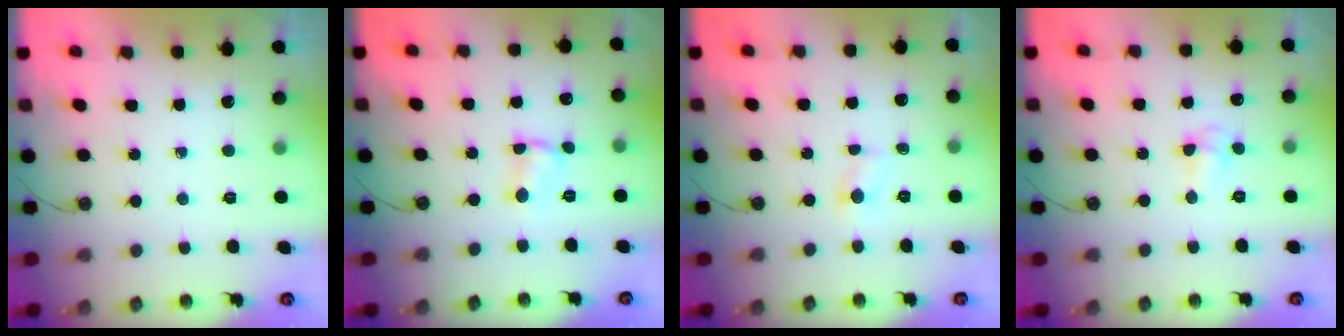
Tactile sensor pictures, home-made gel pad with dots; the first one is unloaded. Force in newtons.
{"total": 2.5, "press": 2.5, "slide": 0.3}
{"total": 2.6, "press": 2.6, "slide": 0.3}
{"total": 4.7, "press": 4.7, "slide": 0.7}